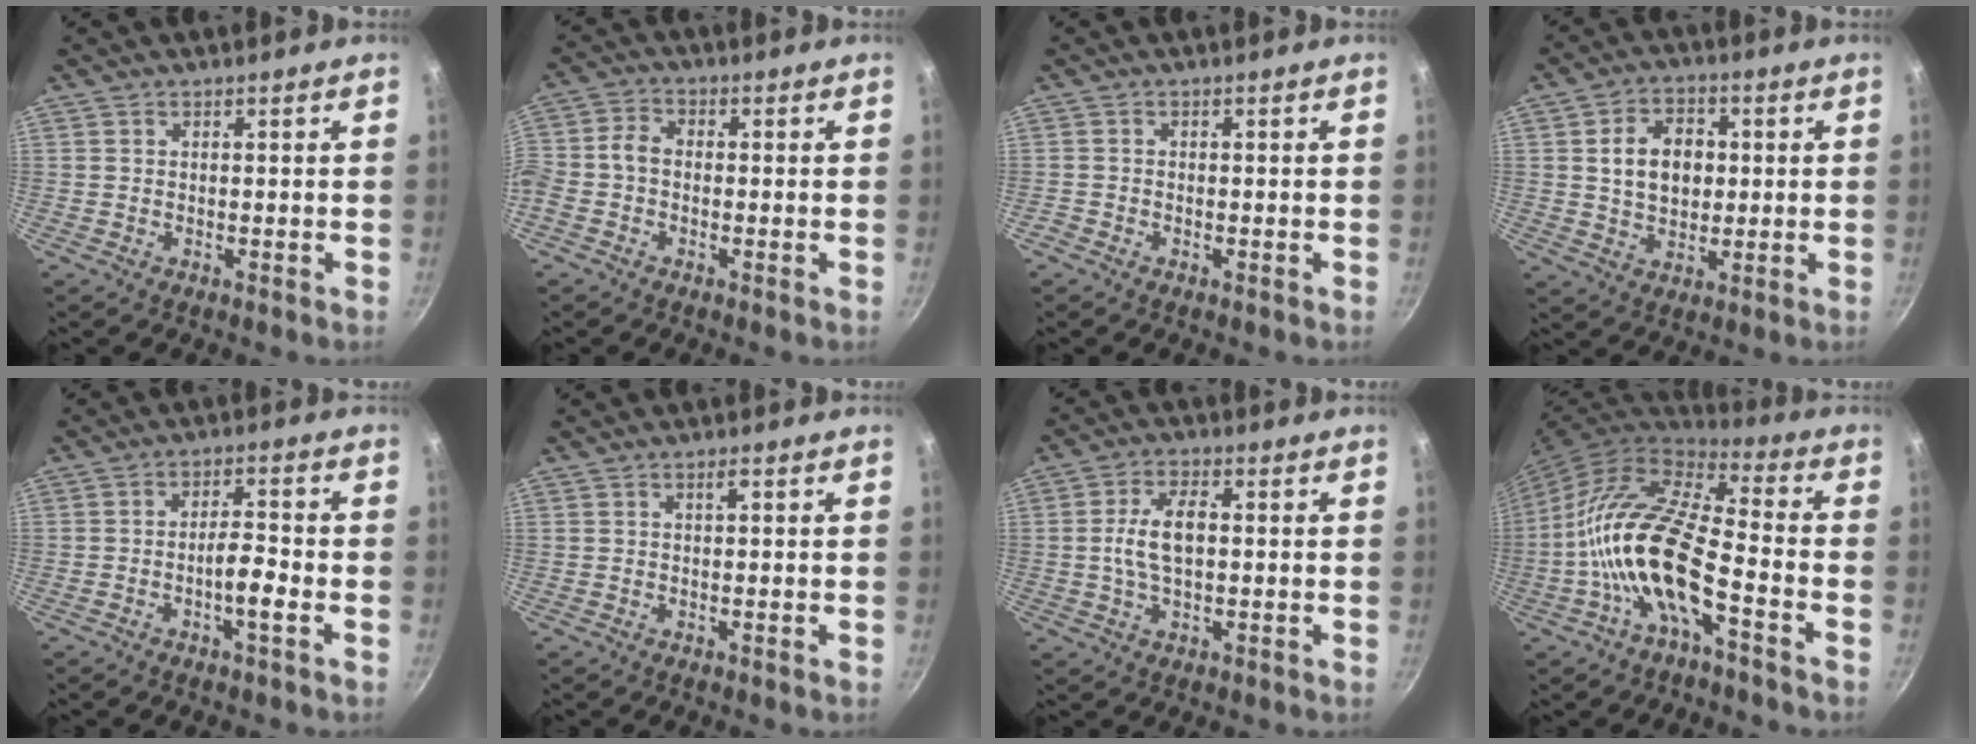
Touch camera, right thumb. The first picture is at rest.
{"total": 4.9, "force": [-1.5, 3.6, 3.1], "torque": [-0.070, 0.025, -0.044]}
{"total": 0.7, "force": [-0.5, 0.4, 0.2], "torque": [-0.014, 0.005, -0.013]}
{"total": 9.9, "force": [1.2, 7.3, 6.6], "torque": [-0.083, 0.007, 0.019]}
{"total": 5.1, "force": [-2.0, 1.2, 4.5], "torque": [-0.076, 0.024, -0.036]}
{"total": 1.4, "force": [0.3, 0.3, 1.3], "torque": [-0.028, 0.004, 0.005]}
{"total": 7.7, "force": [0.2, 4.0, 6.6], "torque": [-0.123, 0.017, -0.001]}
{"total": 18.6, "force": [-5.9, 7.0, 16.1], "torque": [-0.306, 0.045, -0.131]}